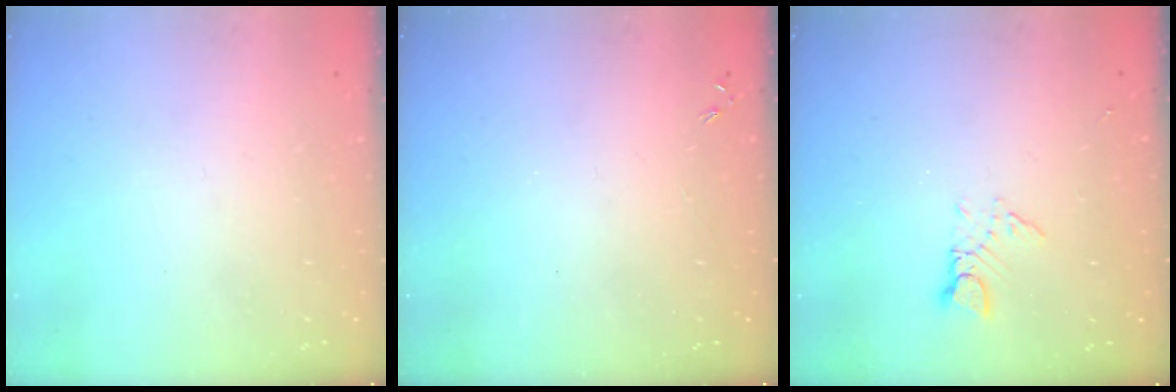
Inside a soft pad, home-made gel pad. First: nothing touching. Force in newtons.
{"total": 0.0}
{"total": 3.2, "press": 3.2, "slide": 0.4}